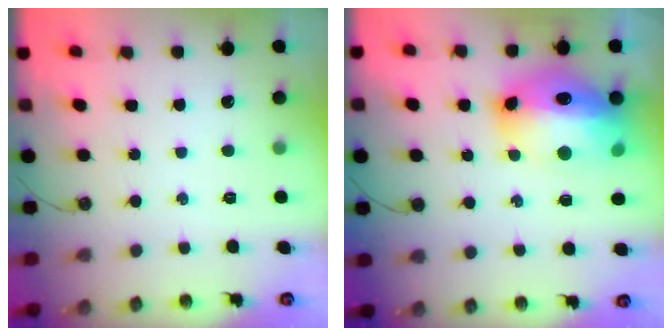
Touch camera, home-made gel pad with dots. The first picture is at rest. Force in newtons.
{"total": 18.9, "press": 18.8, "slide": 1.4}